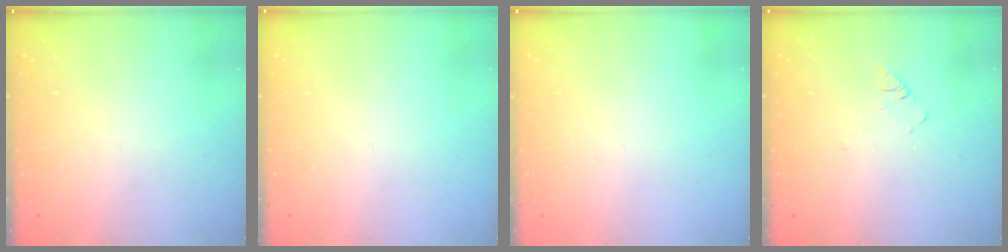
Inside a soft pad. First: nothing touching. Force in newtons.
{"total": 0.0}
{"total": 0.0}
{"total": 3.1, "press": 3.1, "slide": 0.5}